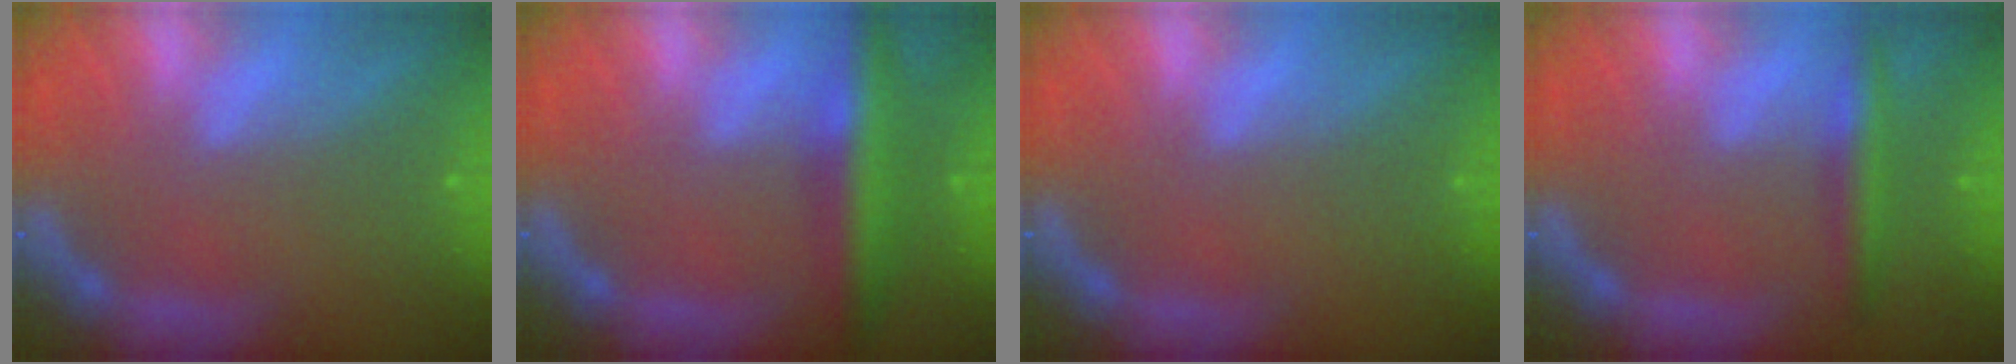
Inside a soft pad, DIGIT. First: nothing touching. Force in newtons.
{"total": 5.9}
{"total": 0.0}
{"total": 3.5}